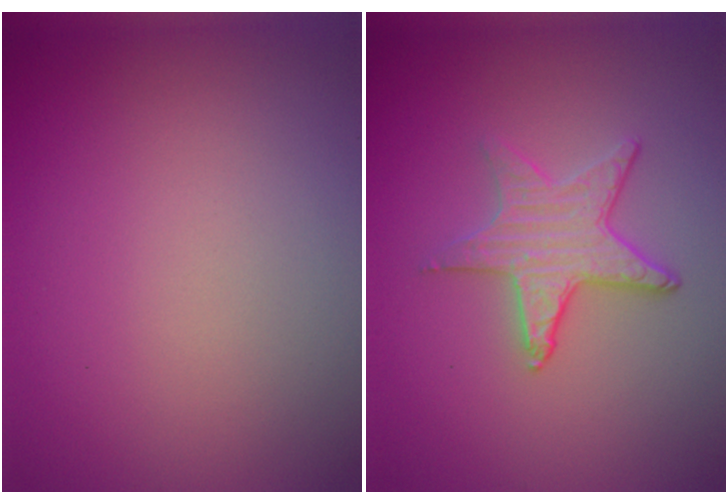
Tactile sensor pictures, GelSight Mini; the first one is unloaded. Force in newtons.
{"total": 3.1, "press": 2.9, "slide": 1.1}